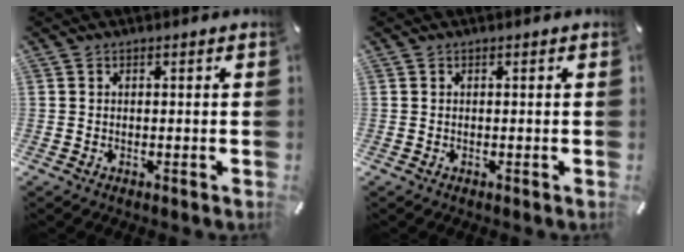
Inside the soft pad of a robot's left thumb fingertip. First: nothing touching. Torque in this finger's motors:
{"motor_torque": [-0.05, -0.05, -0.01, 0.01, 0.00]}